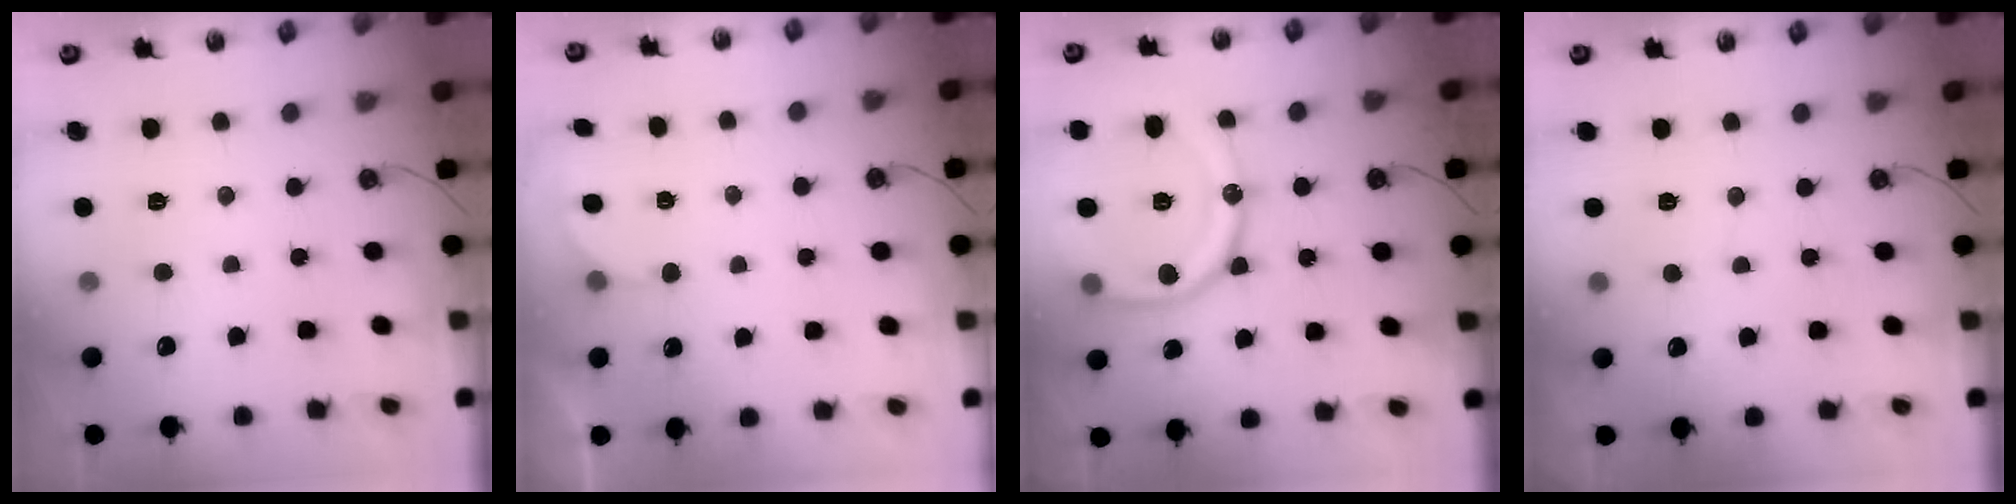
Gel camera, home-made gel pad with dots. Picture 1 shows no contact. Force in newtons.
{"total": 2.1, "press": 2.1, "slide": 0.6}
{"total": 19.9, "press": 19.8, "slide": 2.1}
{"total": 1.6, "press": 1.5, "slide": 0.1}